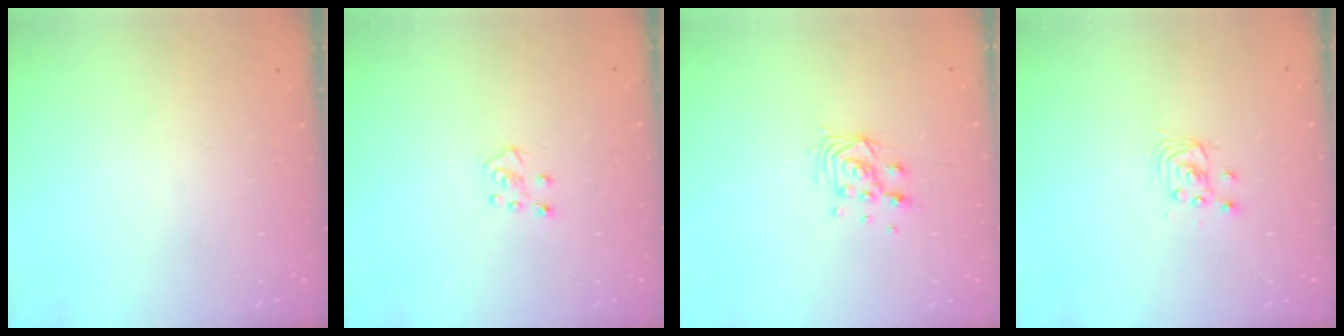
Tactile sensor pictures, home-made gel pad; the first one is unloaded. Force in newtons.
{"total": 5.3, "press": 5.3, "slide": 0.6}
{"total": 8.2, "press": 8.2, "slide": 0.6}
{"total": 2.9, "press": 2.9, "slide": 0.0}